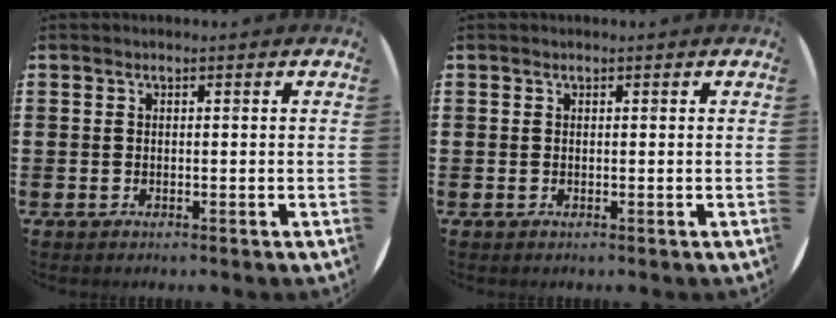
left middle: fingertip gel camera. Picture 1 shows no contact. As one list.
[{"total": 0.0}]